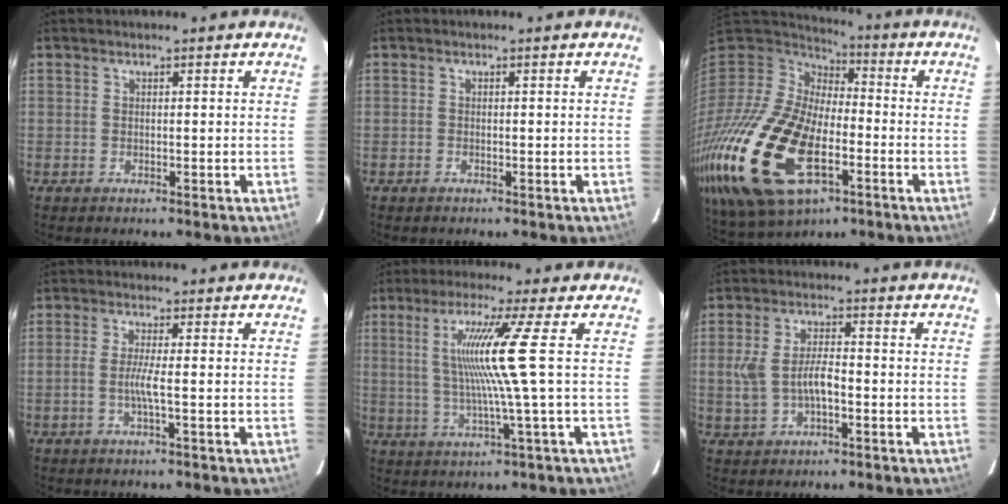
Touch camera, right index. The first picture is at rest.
{"total": 0.6, "force": [-0.4, 0.3, 0.0], "torque": [-0.003, 0.001, -0.009]}
{"total": 32.5, "force": [-12.0, 18.6, 23.8], "torque": [-0.560, -0.051, -0.216]}
{"total": 2.9, "force": [-0.9, -0.6, 2.7], "torque": [-0.057, -0.003, -0.021]}
{"total": 10.1, "force": [1.3, -2.6, 9.7], "torque": [-0.176, -0.008, 0.031]}
{"total": 6.8, "force": [-1.4, 3.2, 5.8], "torque": [-0.123, 0.007, -0.020]}